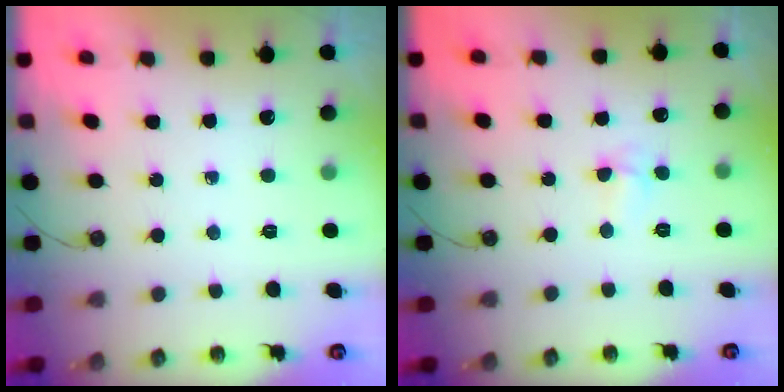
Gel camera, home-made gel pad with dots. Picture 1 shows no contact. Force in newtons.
{"total": 3.8, "press": 2.2, "slide": 3.1}